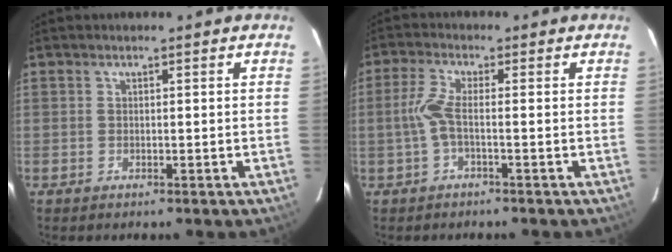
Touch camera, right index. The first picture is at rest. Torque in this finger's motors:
{"motor_torque": [0.51, -0.13, 0.29, 0.09]}